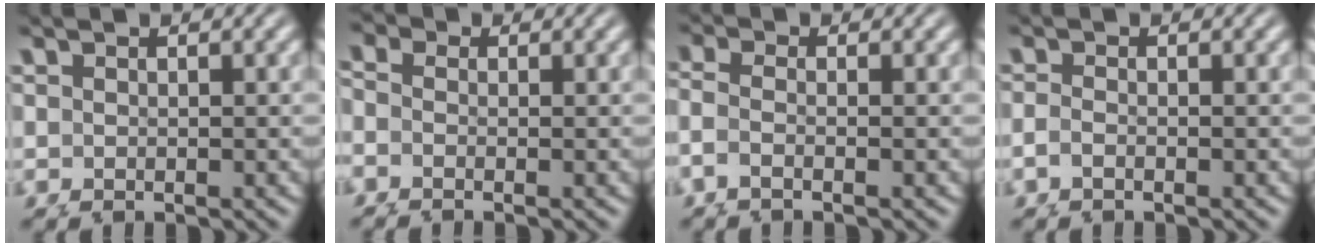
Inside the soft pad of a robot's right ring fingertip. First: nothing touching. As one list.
[{"total": 1.9, "force": [-0.1, 1.5, 1.1], "torque": [-0.027, -0.004, -0.008]}, {"total": 2.5, "force": [-0.6, 1.4, 2.0], "torque": [-0.064, -0.014, -0.003]}, {"total": 0.8, "force": [-0.4, 0.2, 0.7], "torque": [-0.019, -0.005, -0.004]}]